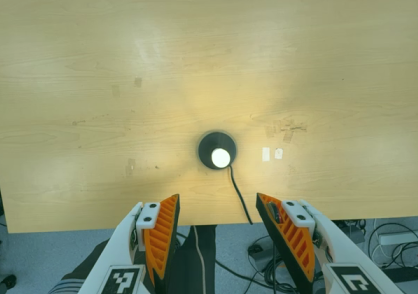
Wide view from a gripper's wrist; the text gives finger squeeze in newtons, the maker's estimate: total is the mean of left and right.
{"total": 0.0}